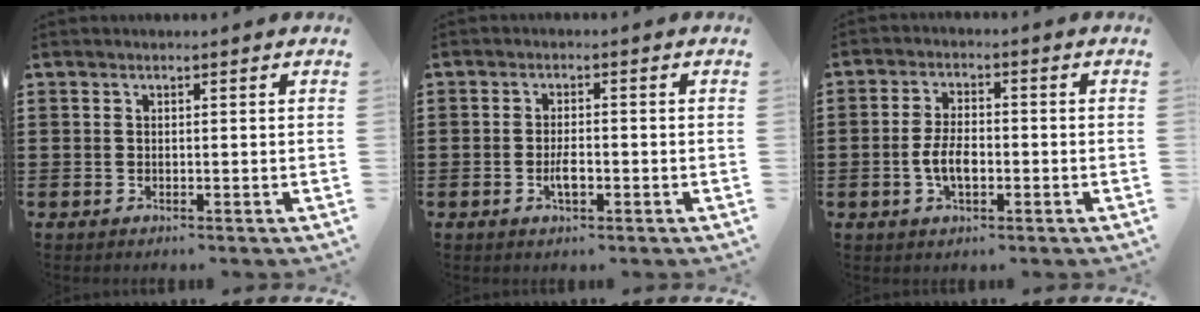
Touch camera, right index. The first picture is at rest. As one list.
[{"total": 3.0, "force": [-1.0, 0.8, 2.7], "torque": [-0.056, -0.007, -0.019]}, {"total": 4.8, "force": [-1.2, 2.3, 4.1], "torque": [-0.093, 0.000, -0.027]}]